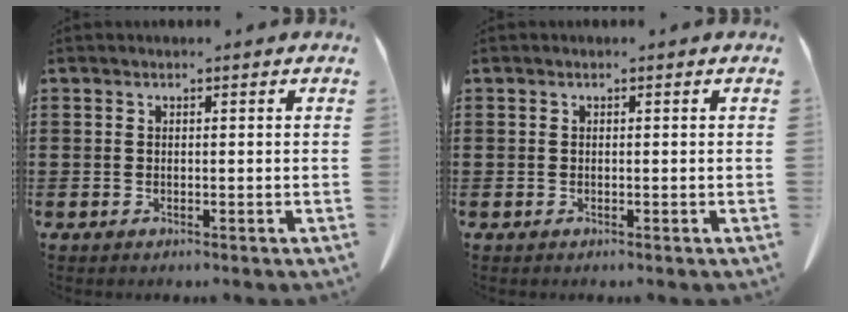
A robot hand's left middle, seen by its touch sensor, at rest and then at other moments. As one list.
[{"total": 0.0}]